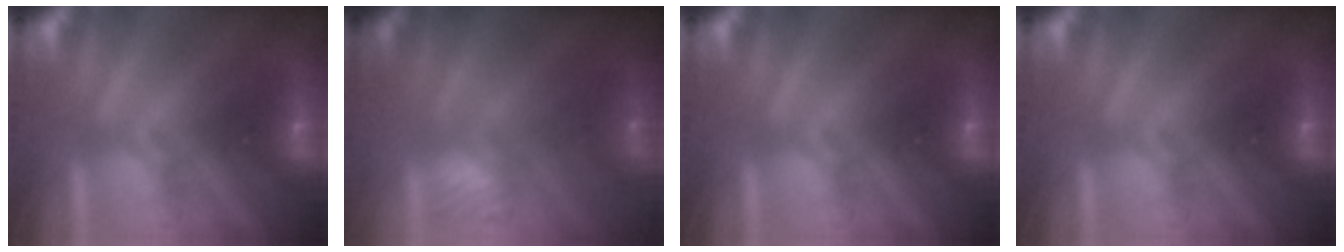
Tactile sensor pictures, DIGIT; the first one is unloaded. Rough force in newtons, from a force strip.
{"total": 2.4}
{"total": 0.0}
{"total": 0.0}